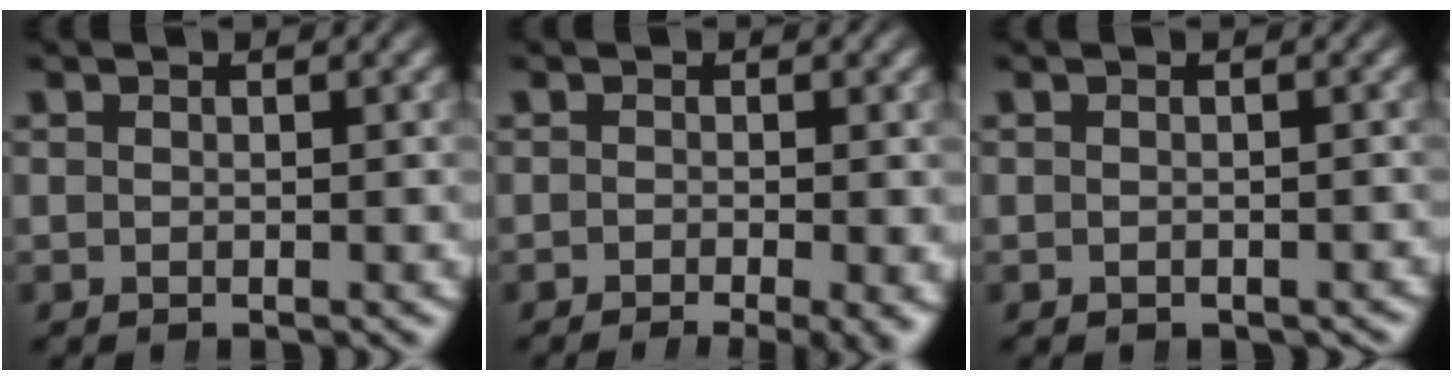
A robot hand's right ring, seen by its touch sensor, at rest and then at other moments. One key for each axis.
{"total": 3.0, "fx": -2.3, "fy": 0.1, "fz": 2.0, "tx": -0.013, "ty": -0.004, "tz": -0.032}
{"total": 0.7, "fx": -0.6, "fy": 0.4, "fz": -0.2, "tx": 0.002, "ty": -0.006, "tz": -0.004}